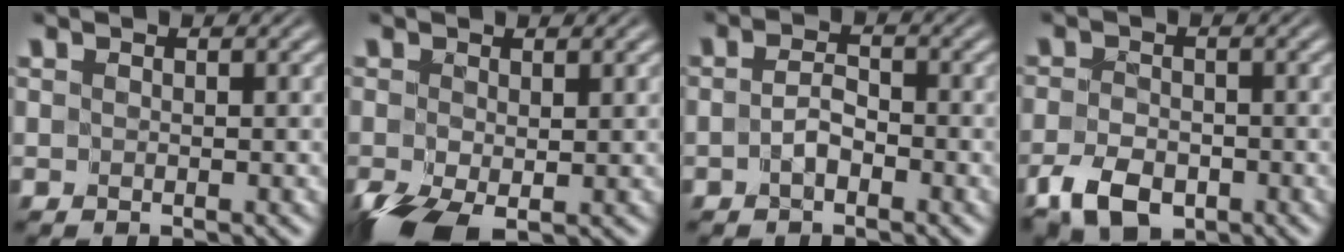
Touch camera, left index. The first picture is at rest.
{"total": 4.6, "force": [-1.7, 2.7, 3.4], "torque": [-0.084, -0.014, -0.031]}
{"total": 1.5, "force": [-0.9, 0.7, 0.9], "torque": [-0.018, 0.006, -0.020]}
{"total": 4.3, "force": [-2.6, 2.5, 2.3], "torque": [-0.046, -0.005, -0.054]}